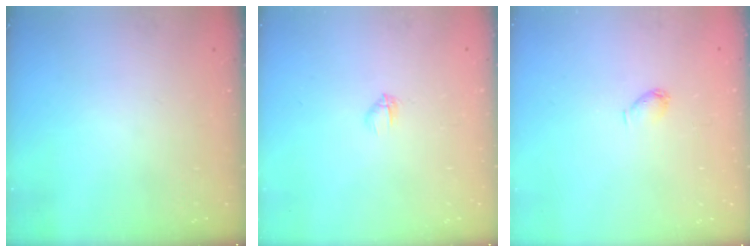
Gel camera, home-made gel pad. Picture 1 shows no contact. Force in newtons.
{"total": 2.7, "press": 2.5, "slide": 0.8}
{"total": 3.3, "press": 3.2, "slide": 0.6}